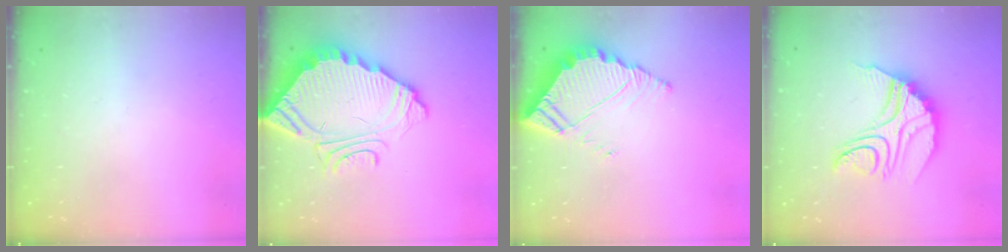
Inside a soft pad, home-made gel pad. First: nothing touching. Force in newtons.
{"total": 9.7, "press": 9.7, "slide": 0.7}
{"total": 6.3, "press": 6.2, "slide": 0.4}
{"total": 13.8, "press": 13.7, "slide": 1.2}